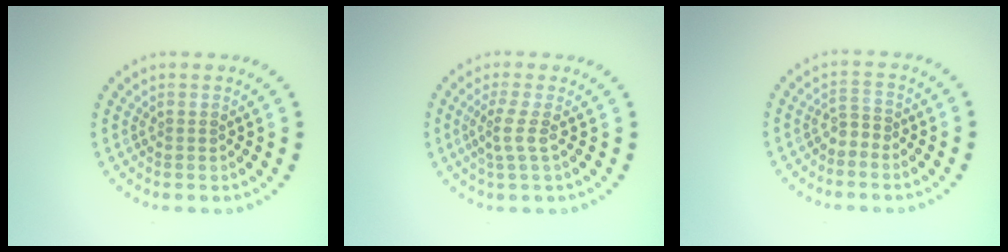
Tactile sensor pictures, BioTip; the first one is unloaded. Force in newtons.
{"total": 1.9, "press": 1.4, "slide": 1.3}
{"total": 1.1, "press": 0.7, "slide": 0.8}